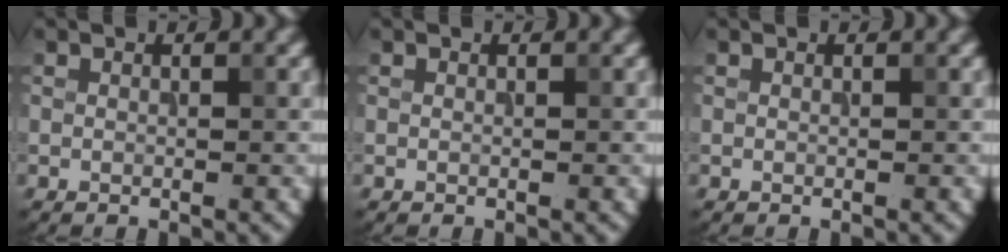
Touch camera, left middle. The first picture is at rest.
{"total": 0.0}
{"total": 0.0}